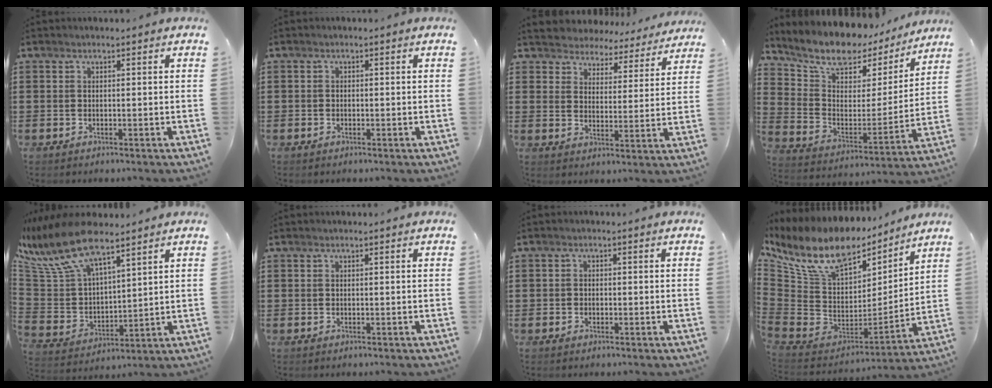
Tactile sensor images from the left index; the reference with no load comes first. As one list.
[{"total": 0.6, "force": [-0.4, 0.5, 0.2], "torque": [-0.005, 0.001, -0.008]}, {"total": 4.3, "force": [4.2, 0.5, -0.6], "torque": [-0.017, -0.032, 0.070]}, {"total": 9.5, "force": [8.1, 3.8, 3.3], "torque": [-0.086, -0.058, 0.135]}, {"total": 13.0, "force": [9.7, 4.4, 7.5], "torque": [-0.190, -0.035, 0.172]}, {"total": 0.0}, {"total": 0.9, "force": [-0.5, 0.7, 0.3], "torque": [-0.007, 0.001, -0.012]}, {"total": 11.6, "force": [8.0, 5.6, 6.4], "torque": [-0.160, -0.051, 0.139]}]